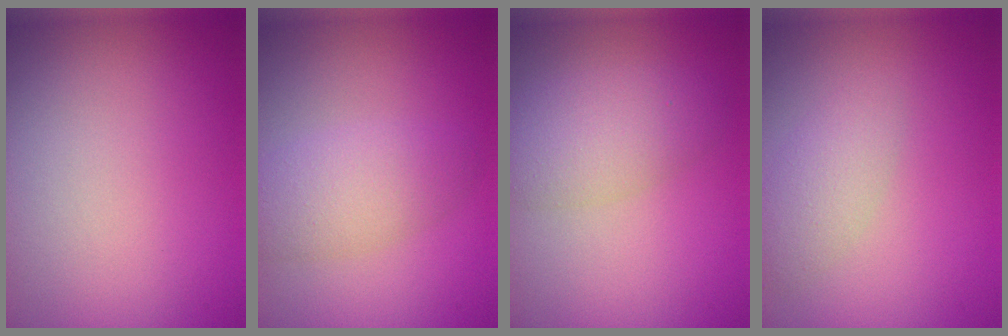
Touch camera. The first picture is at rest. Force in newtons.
{"total": 3.3, "press": 3.3, "slide": 0.1}
{"total": 3.9, "press": 3.9, "slide": 0.1}
{"total": 2.1, "press": 2.1, "slide": 0.2}